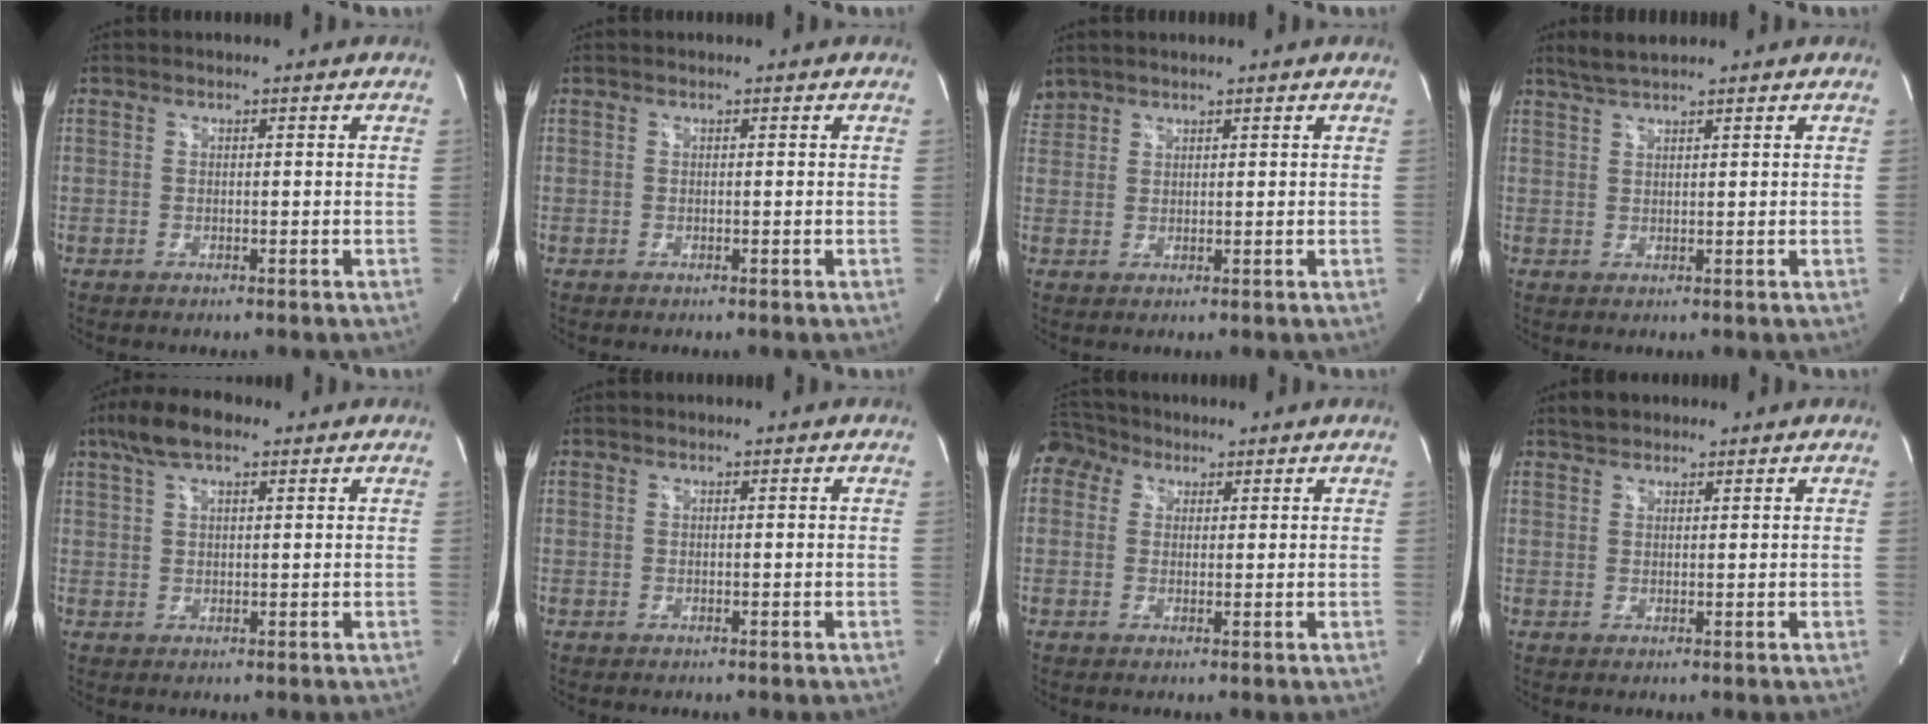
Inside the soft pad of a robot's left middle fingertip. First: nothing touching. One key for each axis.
{"total": 0.0}
{"total": 2.4, "fx": 2.1, "fy": 1.0, "fz": -0.1, "tx": 0.000, "ty": 0.013, "tz": 0.043}
{"total": 3.3, "fx": 2.9, "fy": 0.1, "fz": 1.5, "tx": -0.038, "ty": 0.011, "tz": 0.058}
{"total": 6.5, "fx": 4.2, "fy": 2.0, "fz": 4.5, "tx": -0.097, "ty": 0.025, "tz": 0.076}
{"total": 0.0}
{"total": 5.1, "fx": 3.0, "fy": 4.0, "fz": 1.2, "tx": -0.035, "ty": 0.036, "tz": 0.062}
{"total": 2.2, "fx": 1.9, "fy": 1.2, "fz": 0.5, "tx": -0.014, "ty": 0.013, "tz": 0.030}